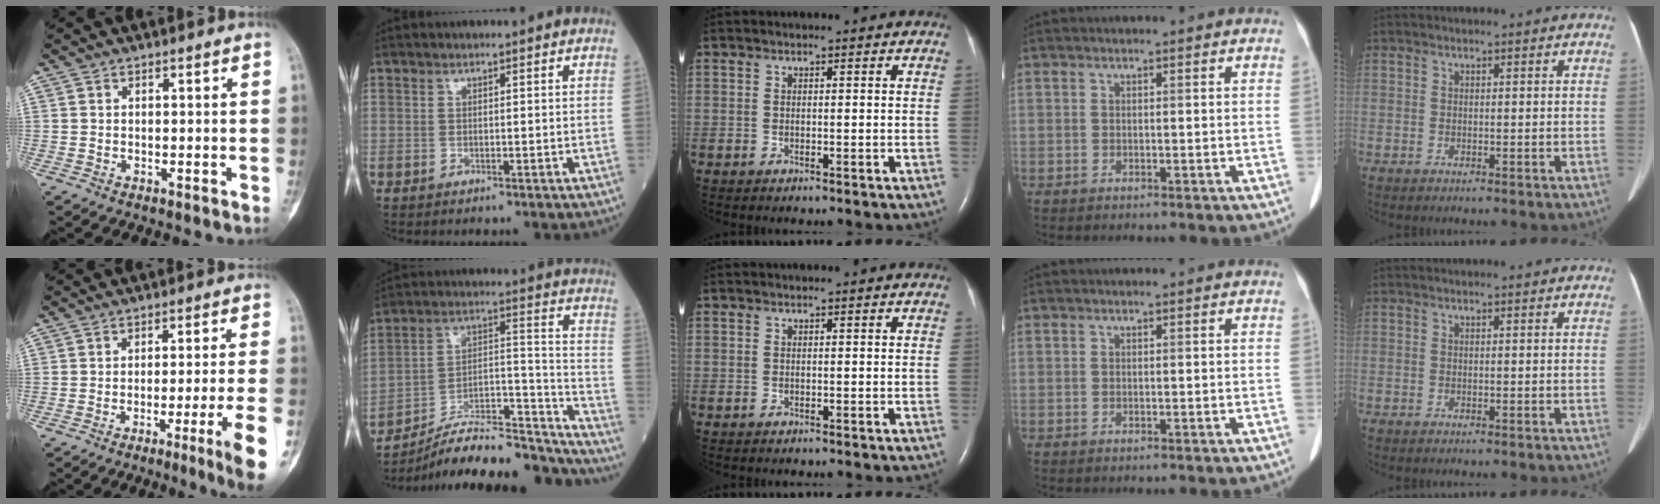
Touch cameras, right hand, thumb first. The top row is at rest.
{"thumb": {"total": 10.3, "force": [-4.7, -0.5, 9.1], "torque": [-0.135, 0.000, -0.068]}, "index": {"total": 23.3, "force": [-21.5, 3.0, 8.7], "torque": [-0.098, 0.039, -0.335]}}